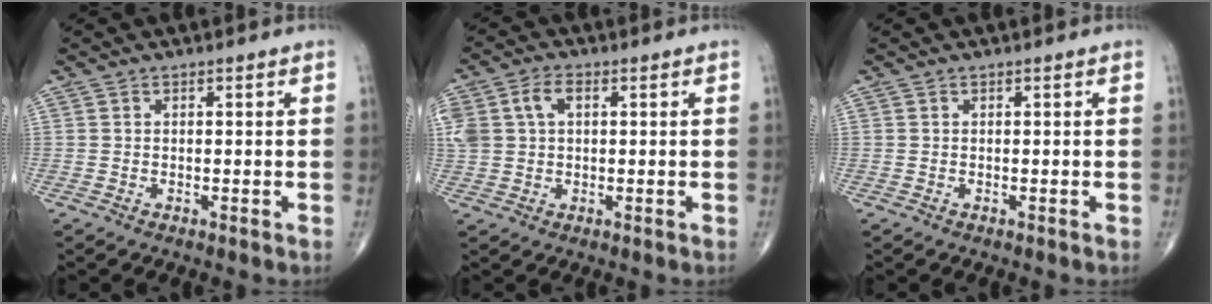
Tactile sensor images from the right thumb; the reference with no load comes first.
{"total": 9.2, "force": [2.3, 6.4, 6.3], "torque": [-0.157, 0.019, 0.048]}
{"total": 0.0}